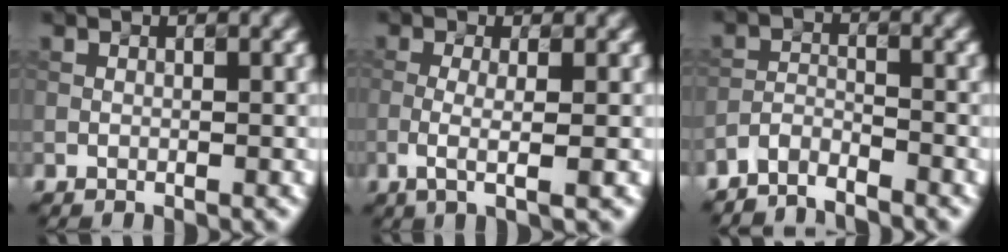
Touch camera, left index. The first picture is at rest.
{"total": 2.8, "force": [-0.8, 0.6, 2.7], "torque": [-0.052, 0.000, -0.017]}
{"total": 2.5, "force": [-2.5, 0.3, 0.1], "torque": [-0.005, 0.003, -0.056]}